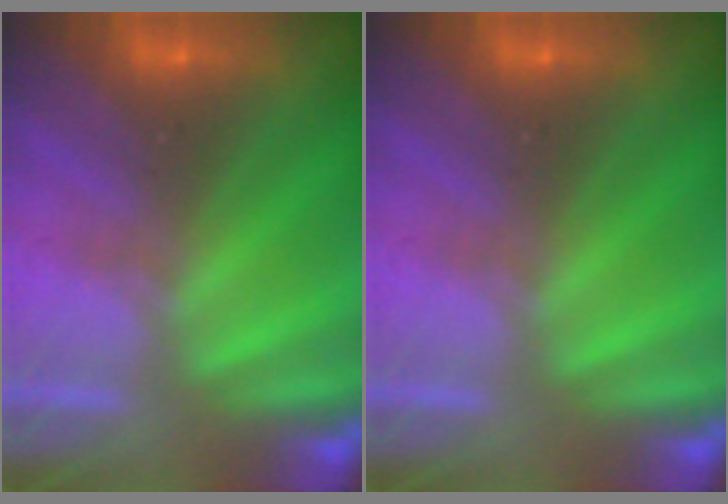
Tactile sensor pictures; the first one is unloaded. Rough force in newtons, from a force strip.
{"total": 0.0}